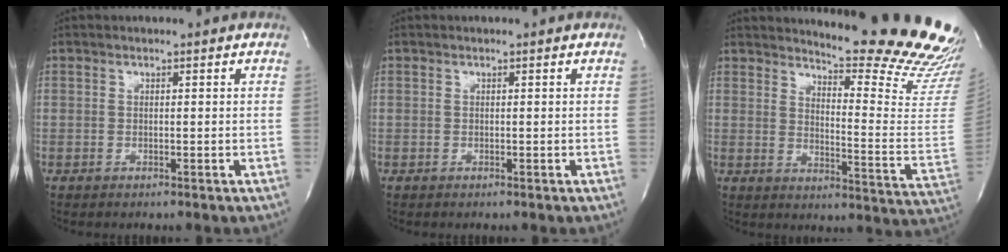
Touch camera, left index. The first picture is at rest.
{"total": 0.0}
{"total": 20.4, "force": [19.2, 0.4, 6.8], "torque": [-0.098, -0.153, 0.222]}